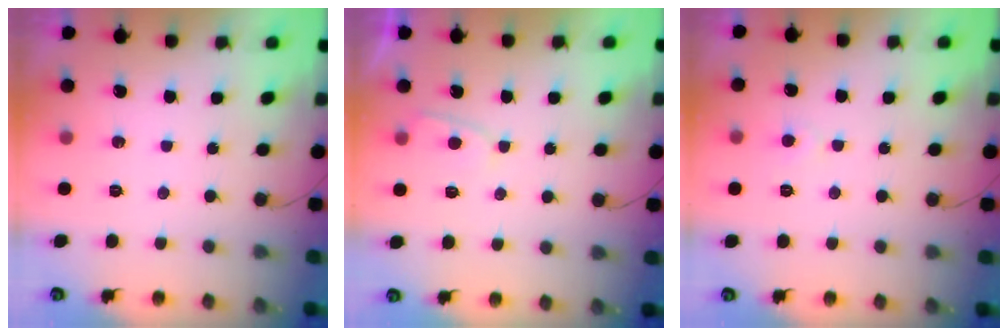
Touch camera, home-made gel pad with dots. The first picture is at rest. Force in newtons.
{"total": 2.9, "press": 2.9, "slide": 0.3}
{"total": 2.7, "press": 2.7, "slide": 0.2}